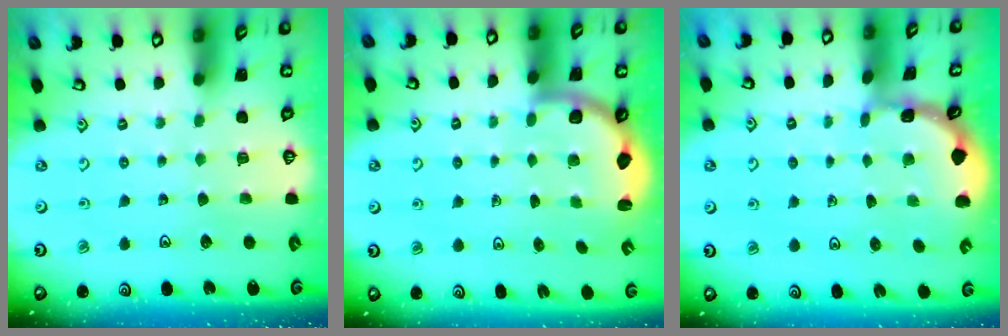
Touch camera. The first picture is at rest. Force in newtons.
{"total": 3.3, "press": 2.9, "slide": 1.6}
{"total": 1.1, "press": 1.1, "slide": 0.1}